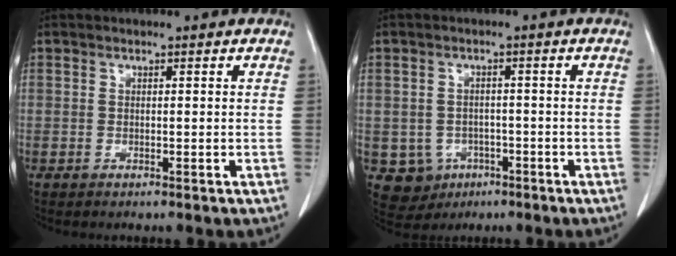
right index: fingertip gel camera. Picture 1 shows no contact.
{"total": 5.9, "force": [-2.0, 5.4, 1.0], "torque": [-0.016, 0.008, -0.018]}